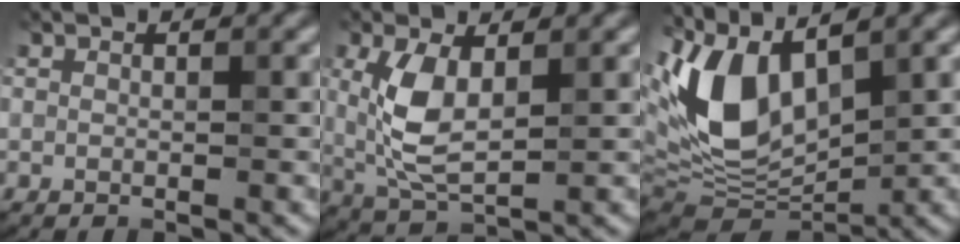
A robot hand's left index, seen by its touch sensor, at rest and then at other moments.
{"total": 5.5, "force": [0.9, 2.6, 4.8], "torque": [-0.113, -0.002, 0.025]}
{"total": 11.0, "force": [2.8, 6.0, 8.8], "torque": [-0.196, -0.001, 0.047]}